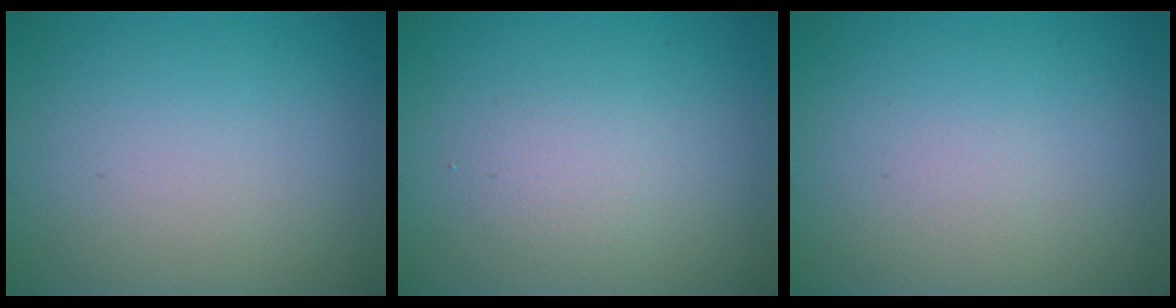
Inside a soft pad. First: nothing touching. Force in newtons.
{"total": 1.6, "press": 1.6, "slide": 0.1}
{"total": 0.0}